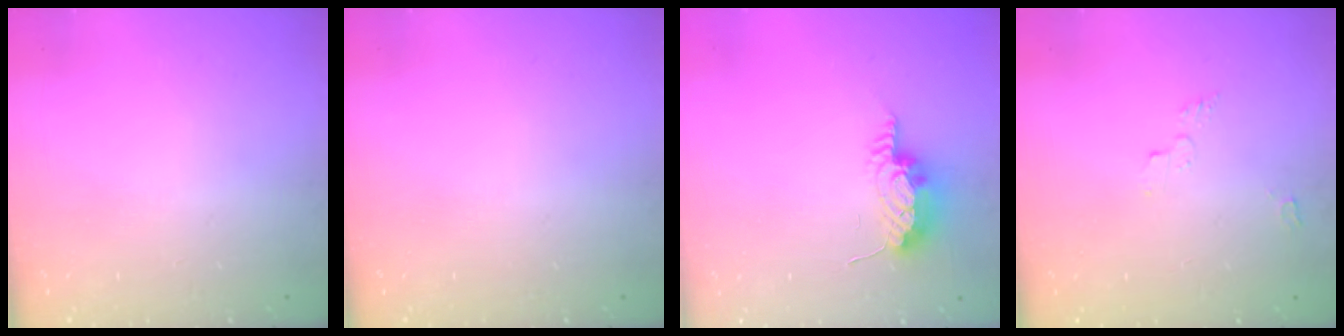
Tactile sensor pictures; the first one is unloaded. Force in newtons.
{"total": 0.0}
{"total": 8.8, "press": 8.5, "slide": 2.1}
{"total": 3.5, "press": 3.5, "slide": 0.3}